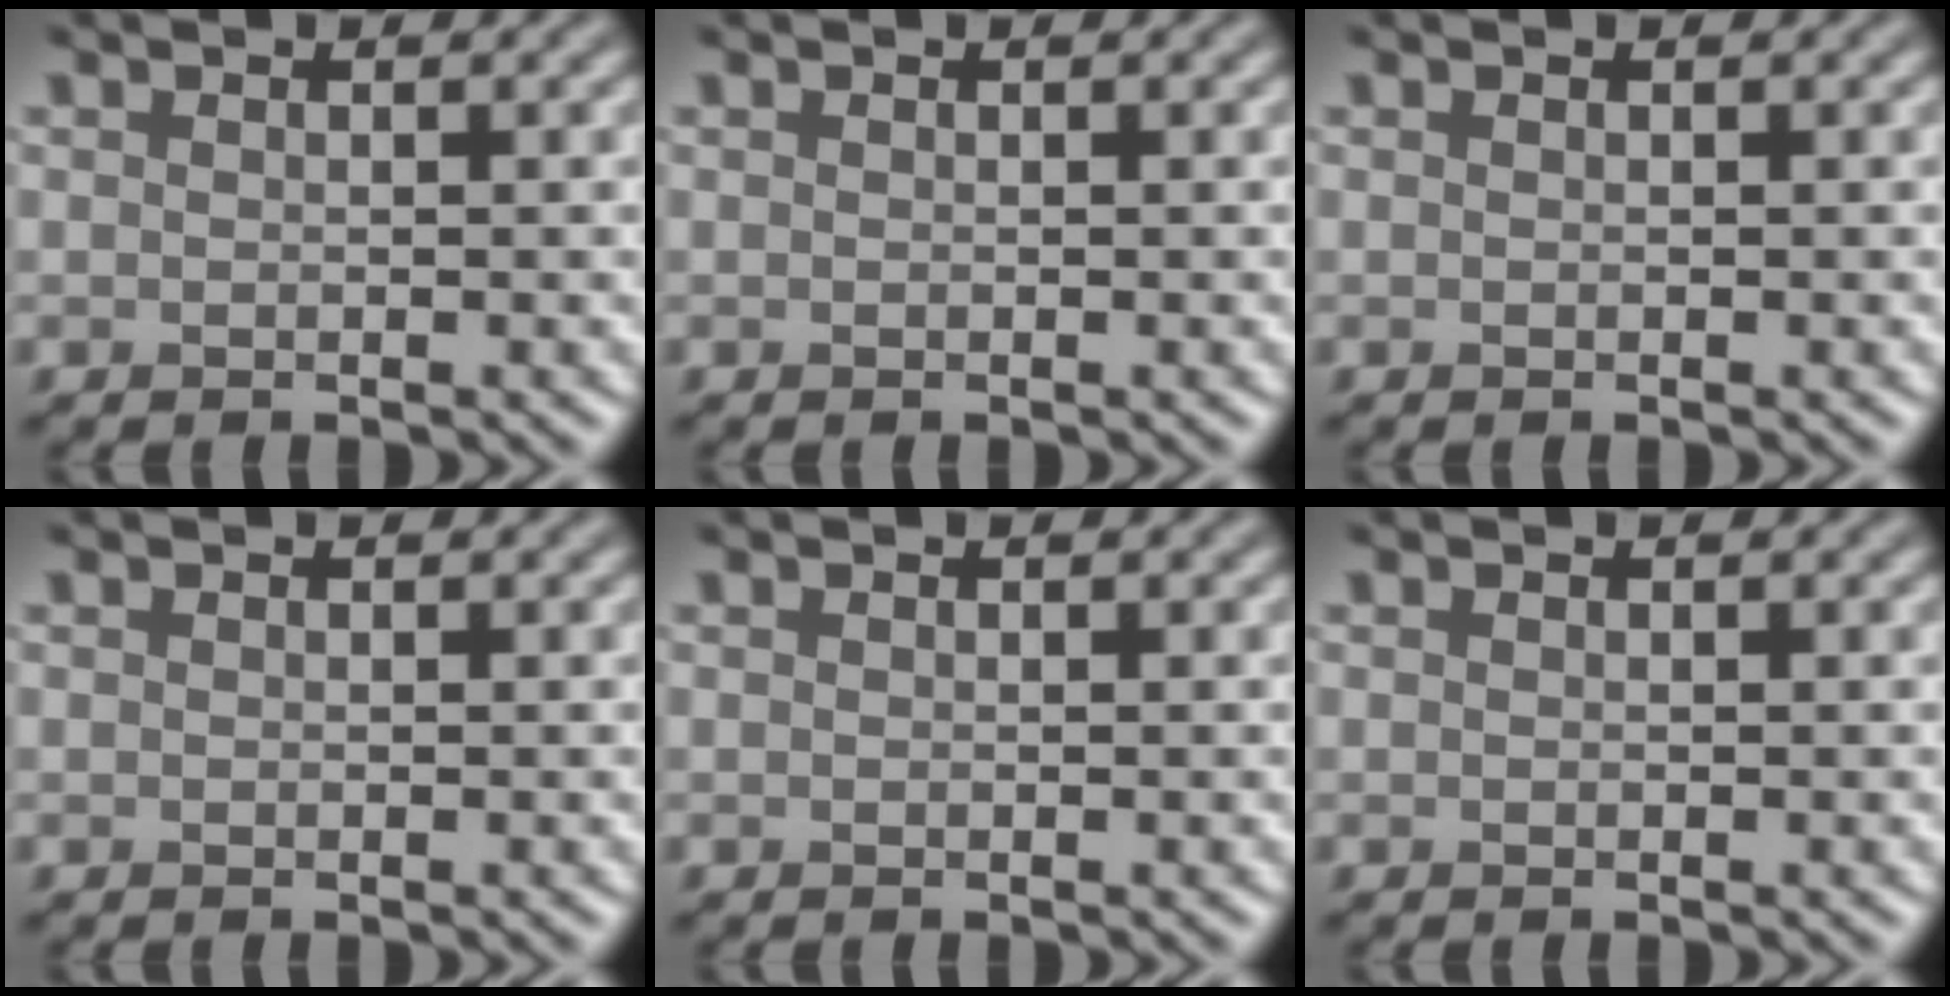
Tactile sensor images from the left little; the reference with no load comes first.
{"total": 0.0}
{"total": 0.0}
{"total": 0.0}
{"total": 0.0}
{"total": 0.0}